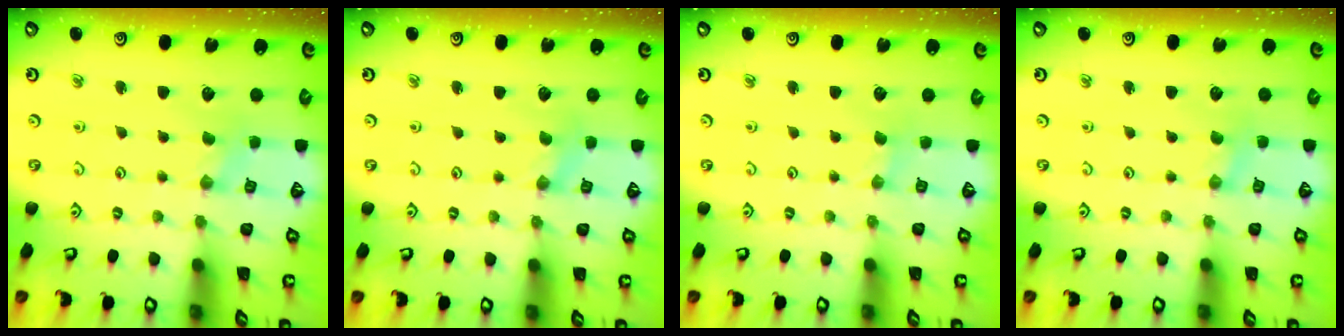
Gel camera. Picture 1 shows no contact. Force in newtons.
{"total": 0.0}
{"total": 0.0}
{"total": 1.0, "press": 1.0, "slide": 0.2}